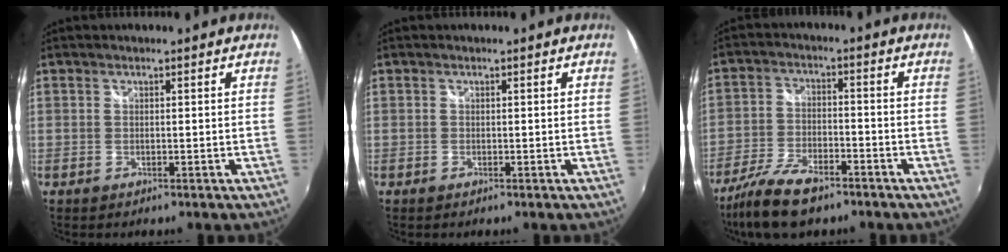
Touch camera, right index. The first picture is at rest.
{"total": 0.0}
{"total": 11.6, "force": [-8.6, 4.2, 6.6], "torque": [-0.156, -0.020, -0.163]}